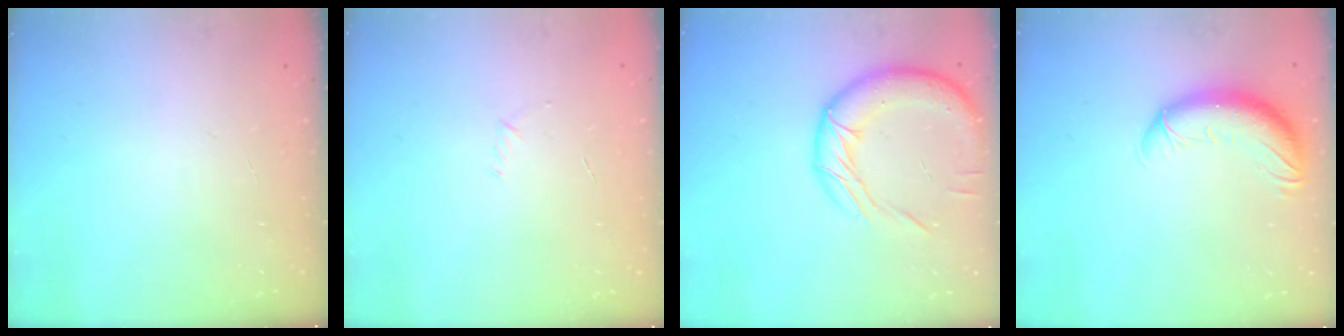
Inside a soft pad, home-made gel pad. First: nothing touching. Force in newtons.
{"total": 2.7, "press": 2.6, "slide": 0.7}
{"total": 16.9, "press": 16.8, "slide": 2.3}
{"total": 11.5, "press": 11.3, "slide": 2.4}